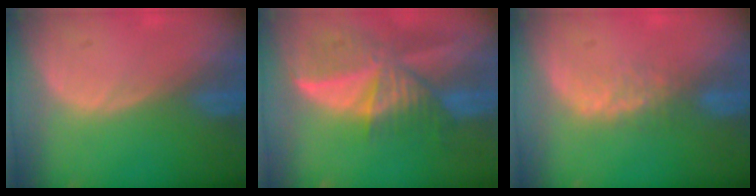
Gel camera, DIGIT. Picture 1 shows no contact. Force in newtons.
{"total": 9.8, "press": 8.6, "slide": 4.6}
{"total": 2.7, "press": 2.7, "slide": 0.6}